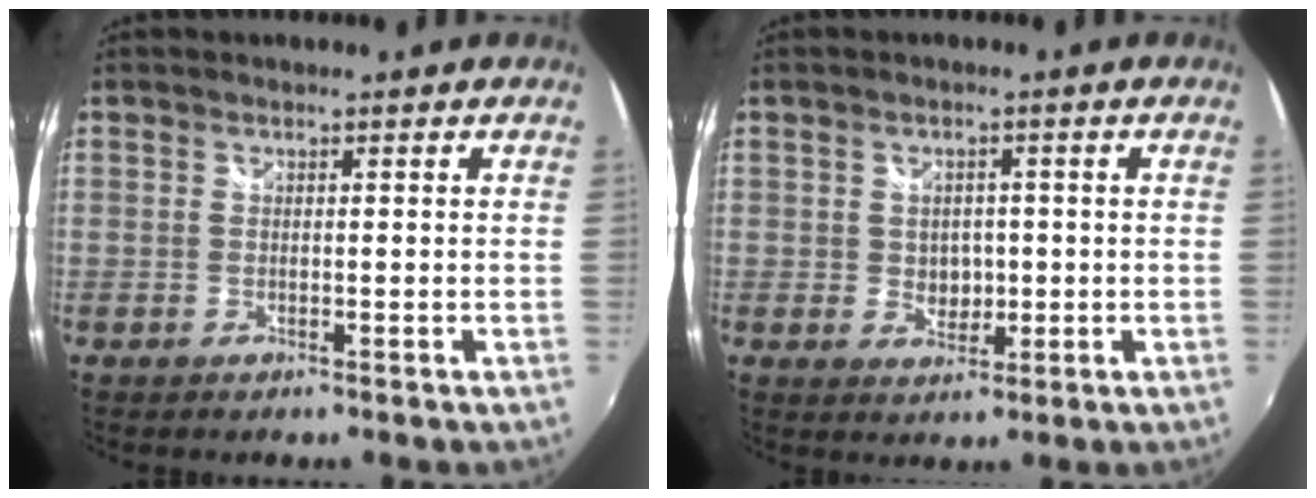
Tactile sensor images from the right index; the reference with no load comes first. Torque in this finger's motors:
{"motor_torque": [-0.12, 0.06, 0.08, 0.00]}